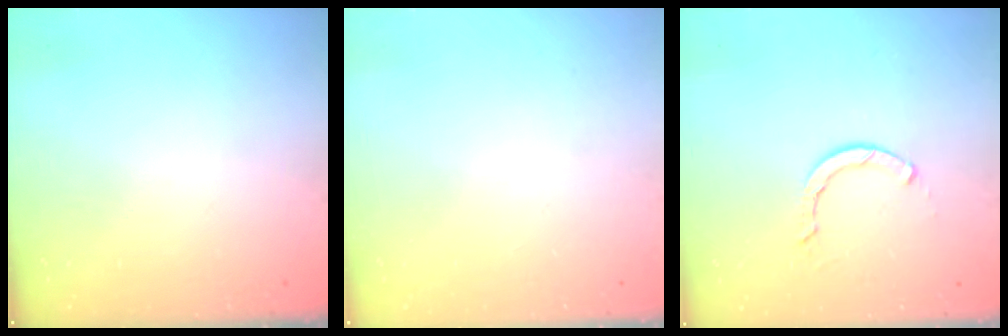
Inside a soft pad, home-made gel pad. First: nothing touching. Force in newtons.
{"total": 0.0}
{"total": 2.3, "press": 2.3, "slide": 0.1}